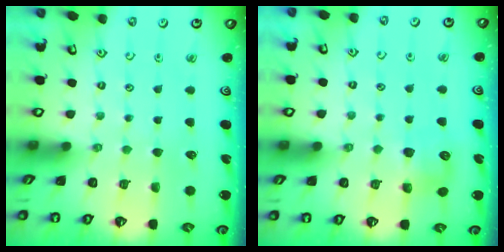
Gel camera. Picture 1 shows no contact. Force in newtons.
{"total": 6.7, "press": 6.7, "slide": 0.4}